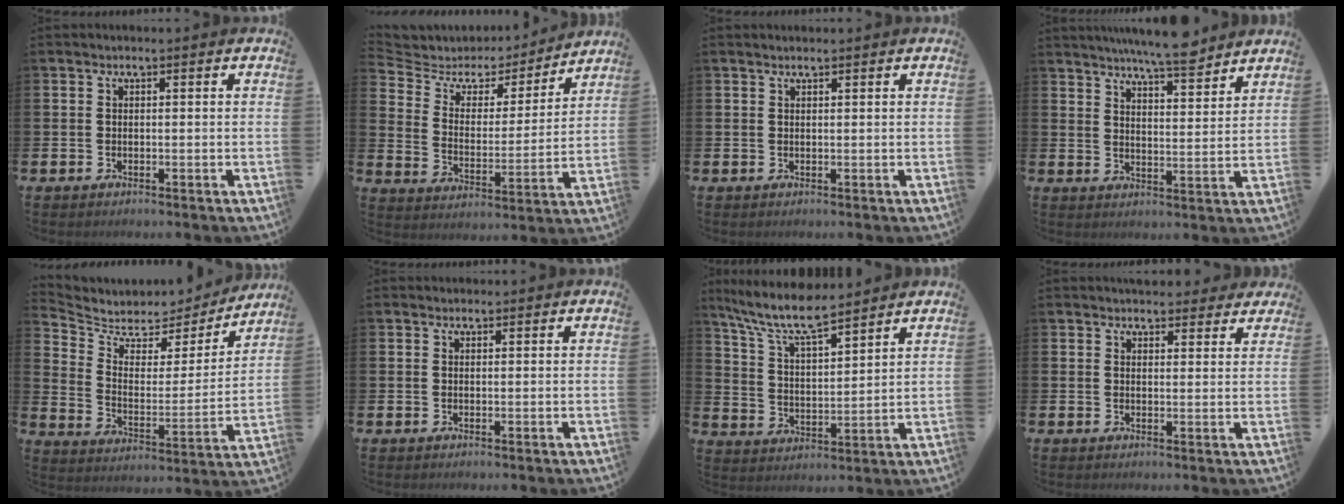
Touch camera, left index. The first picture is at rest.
{"total": 5.8, "force": [4.7, 3.2, 1.2], "torque": [-0.060, -0.031, 0.076]}
{"total": 0.8, "force": [0.8, 0.1, 0.2], "torque": [-0.003, 0.001, 0.014]}
{"total": 7.4, "force": [7.0, 0.4, 2.4], "torque": [-0.054, -0.033, 0.125]}
{"total": 5.9, "force": [5.3, 2.5, 0.5], "torque": [-0.051, -0.046, 0.089]}
{"total": 0.9, "force": [0.9, 0.4, 0.0], "torque": [0.008, 0.000, 0.014]}
{"total": 9.2, "force": [8.1, 1.4, 4.1], "torque": [-0.113, -0.035, 0.145]}
{"total": 3.7, "force": [3.6, 1.0, 0.1], "torque": [0.000, -0.018, 0.066]}